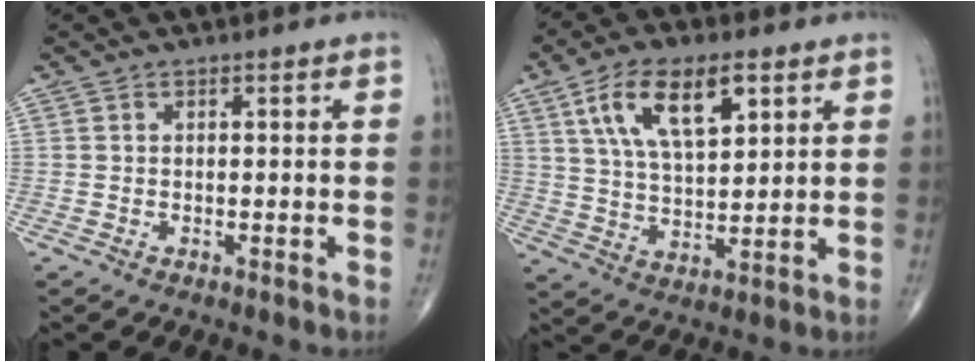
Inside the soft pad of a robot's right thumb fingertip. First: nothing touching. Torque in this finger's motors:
{"motor_torque": [-0.41, 2.01, 0.07, 0.04, 0.16]}